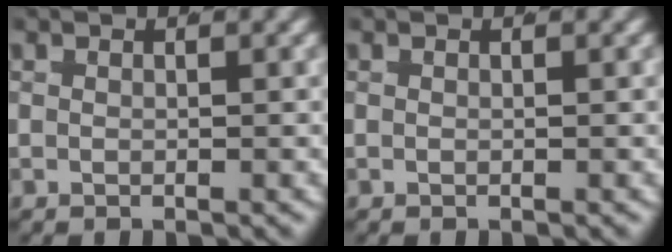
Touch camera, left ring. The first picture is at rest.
{"total": 0.0}